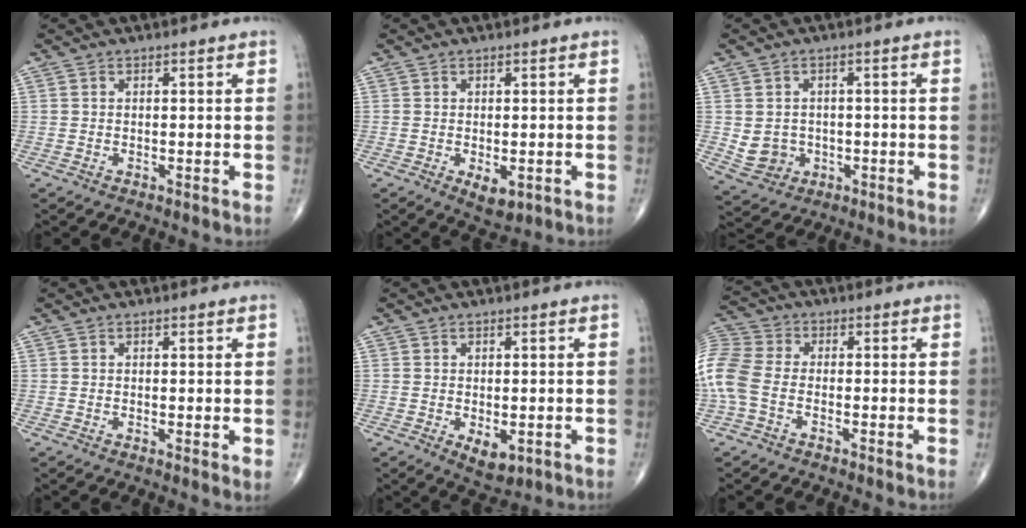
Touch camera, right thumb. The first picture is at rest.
{"total": 3.6, "force": [-1.0, 2.0, 2.8], "torque": [-0.039, -0.007, -0.005]}
{"total": 5.5, "force": [-0.6, 5.1, 2.0], "torque": [-0.014, 0.005, 0.003]}
{"total": 1.3, "force": [0.3, 0.4, 1.2], "torque": [-0.023, -0.007, 0.003]}
{"total": 4.1, "force": [-1.1, 2.3, 3.2], "torque": [-0.044, -0.008, -0.005]}
{"total": 12.9, "force": [-2.3, 9.1, 8.9], "torque": [-0.238, 0.023, -0.051]}